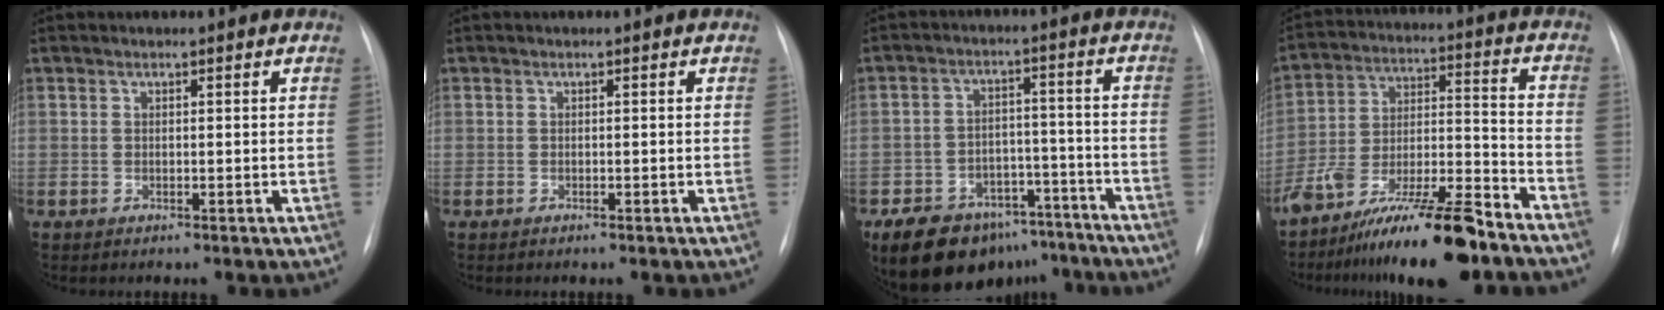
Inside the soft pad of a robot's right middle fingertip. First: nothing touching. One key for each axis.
{"total": 0.5, "fx": -0.3, "fy": 0.0, "fz": 0.4, "tx": -0.008, "ty": -0.001, "tz": -0.005}
{"total": 14.8, "fx": -11.1, "fy": 8.0, "fz": 5.6, "tx": -0.081, "ty": 0.029, "tz": -0.162}
{"total": 17.9, "fx": -13.8, "fy": 2.2, "fz": 11.2, "tx": -0.183, "ty": 0.003, "tz": -0.238}